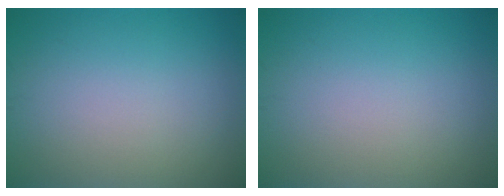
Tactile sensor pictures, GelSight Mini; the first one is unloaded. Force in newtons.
{"total": 0.0}